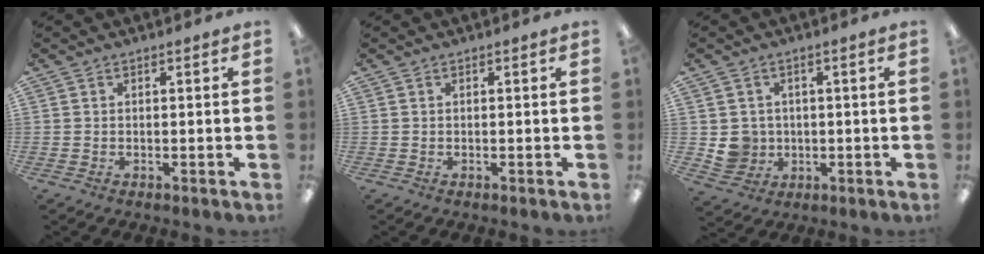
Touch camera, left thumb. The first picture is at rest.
{"total": 0.0}
{"total": 5.1, "force": [0.3, 5.0, 0.9], "torque": [-0.020, 0.003, 0.009]}